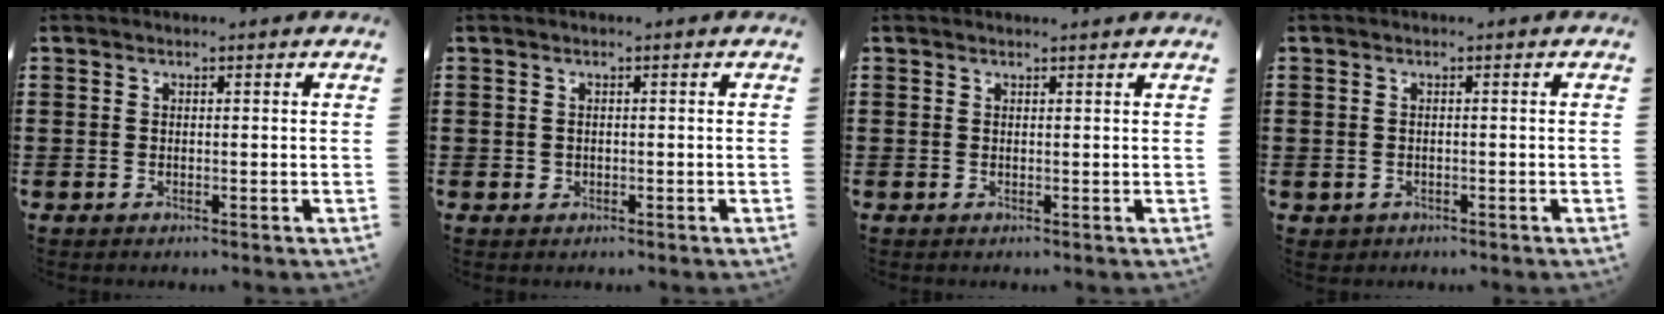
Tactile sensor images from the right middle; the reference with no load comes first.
{"total": 0.6, "force": [0.1, 0.6, 0.1], "torque": [-0.004, 0.005, 0.001]}
{"total": 0.5, "force": [0.5, 0.0, 0.1], "torque": [-0.004, 0.000, 0.010]}
{"total": 0.6, "force": [-0.3, 0.5, -0.1], "torque": [-0.001, 0.005, -0.009]}